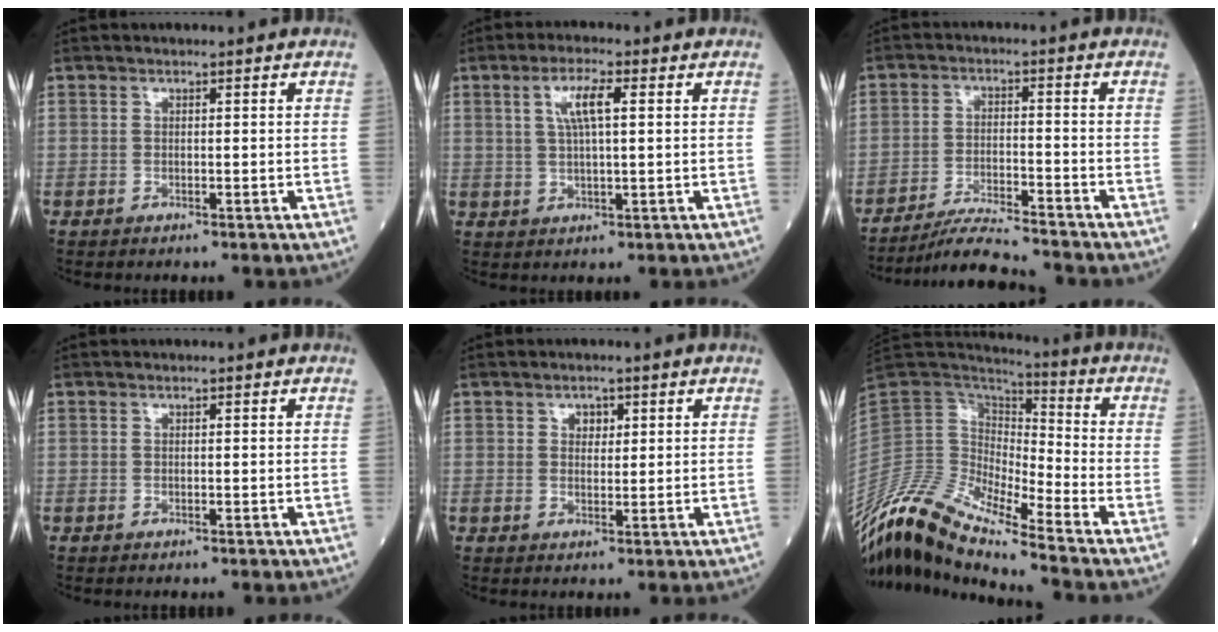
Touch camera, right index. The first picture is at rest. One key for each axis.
{"total": 5.4, "fx": 1.7, "fy": 0.8, "fz": 5.0, "tx": -0.101, "ty": 0.008, "tz": 0.034}
{"total": 8.2, "fx": -7.9, "fy": -0.8, "fz": 2.3, "tx": -0.038, "ty": -0.013, "tz": -0.141}
{"total": 0.0}
{"total": 2.1, "fx": 0.9, "fy": 1.4, "fz": 1.2, "tx": -0.015, "ty": 0.001, "tz": 0.013}
{"total": 13.7, "fx": -11.0, "fy": 2.0, "fz": 8.0, "tx": -0.162, "ty": 0.031, "tz": -0.209}